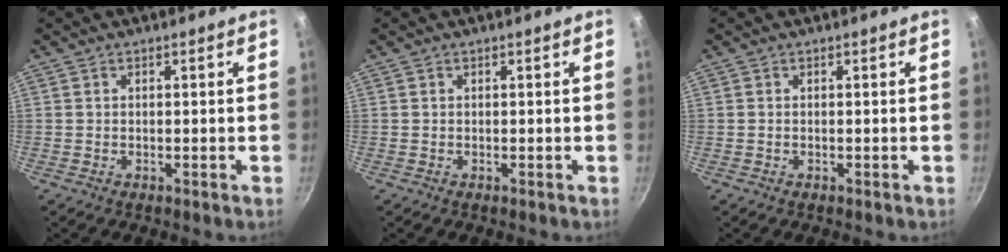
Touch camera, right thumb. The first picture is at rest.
{"total": 0.0}
{"total": 0.0}